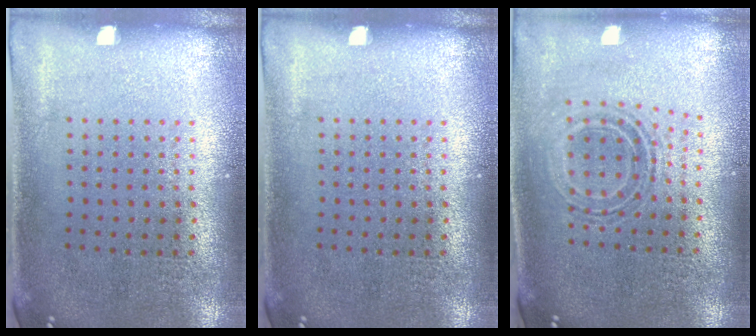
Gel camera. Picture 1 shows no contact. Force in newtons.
{"total": 0.0}
{"total": 0.7, "press": 0.7, "slide": 0.2}